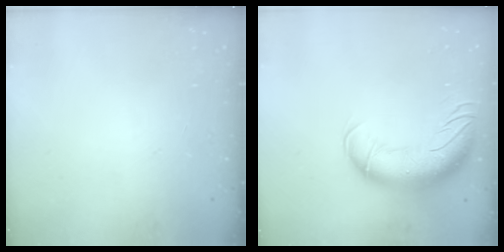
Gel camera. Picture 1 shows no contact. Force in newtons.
{"total": 16.7, "press": 16.2, "slide": 4.0}